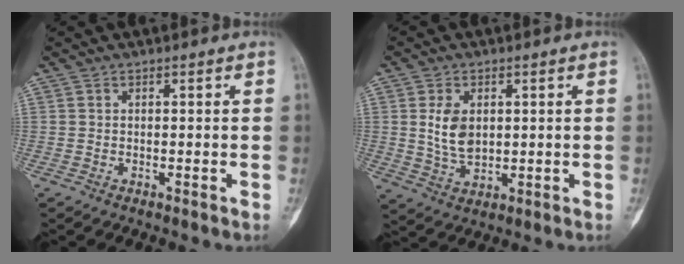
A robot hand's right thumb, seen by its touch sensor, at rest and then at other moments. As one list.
[{"total": 6.8, "force": [1.2, 4.4, 5.0], "torque": [-0.081, -0.009, 0.031]}]